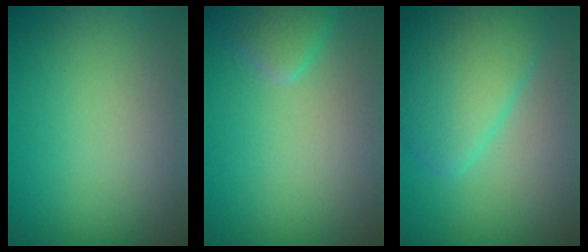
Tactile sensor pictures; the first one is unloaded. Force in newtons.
{"total": 2.3, "press": 2.3, "slide": 0.2}
{"total": 6.2, "press": 6.2, "slide": 0.3}